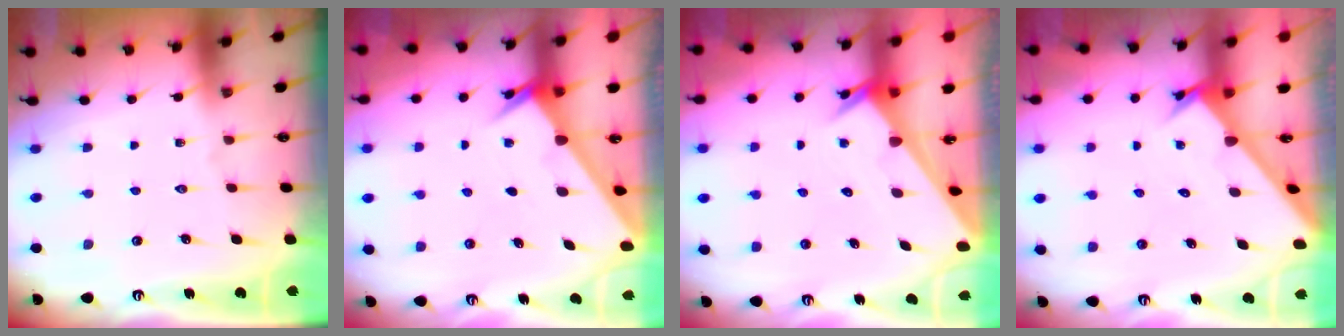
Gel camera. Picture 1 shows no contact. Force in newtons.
{"total": 2.0, "press": 2.0, "slide": 0.1}
{"total": 3.3, "press": 3.3, "slide": 0.3}
{"total": 2.3, "press": 2.3, "slide": 0.1}